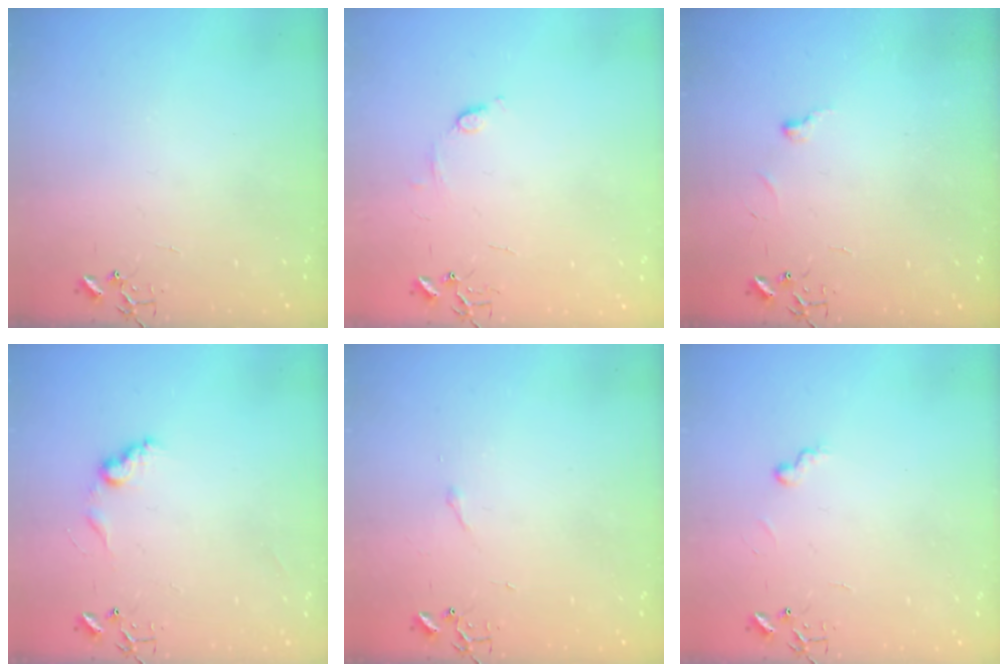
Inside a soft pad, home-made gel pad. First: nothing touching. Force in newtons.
{"total": 5.7, "press": 5.6, "slide": 0.8}
{"total": 3.8, "press": 3.8, "slide": 0.5}
{"total": 7.9, "press": 7.9, "slide": 0.5}
{"total": 2.9, "press": 2.9, "slide": 0.5}
{"total": 5.9, "press": 5.8, "slide": 0.6}